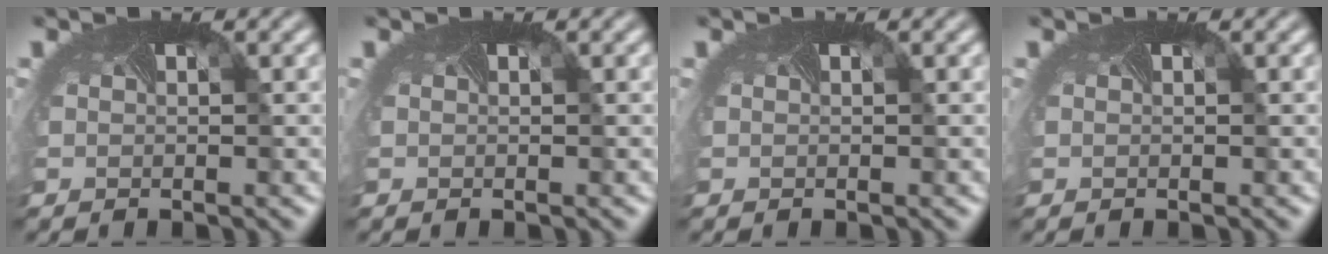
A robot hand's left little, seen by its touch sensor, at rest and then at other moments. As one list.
[{"total": 0.0}, {"total": 0.0}, {"total": 0.0}]